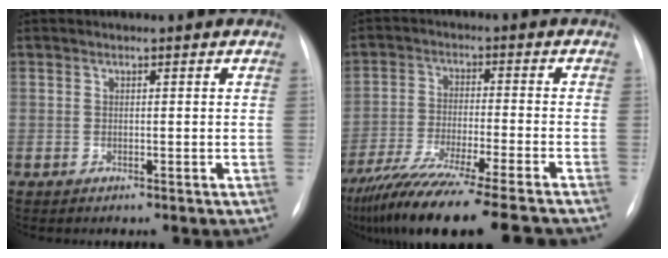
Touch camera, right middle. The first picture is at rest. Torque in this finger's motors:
{"motor_torque": [1.12, -1.02, 0.36, 0.14]}